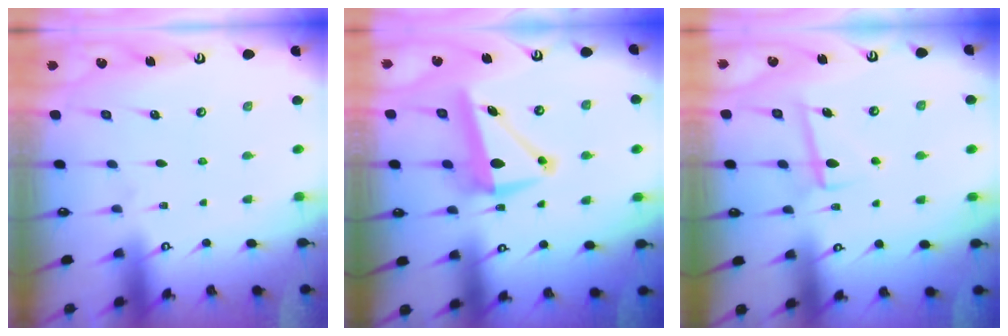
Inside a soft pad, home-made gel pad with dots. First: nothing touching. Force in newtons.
{"total": 9.7, "press": 9.3, "slide": 2.8}
{"total": 6.5, "press": 6.4, "slide": 1.5}